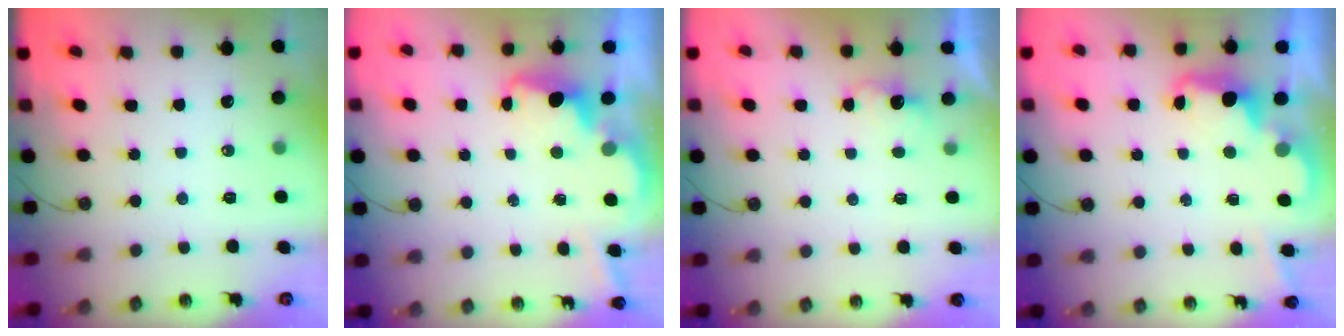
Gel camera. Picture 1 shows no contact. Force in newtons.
{"total": 3.7, "press": 3.6, "slide": 0.7}
{"total": 2.2, "press": 2.1, "slide": 0.8}
{"total": 2.4, "press": 2.3, "slide": 0.5}